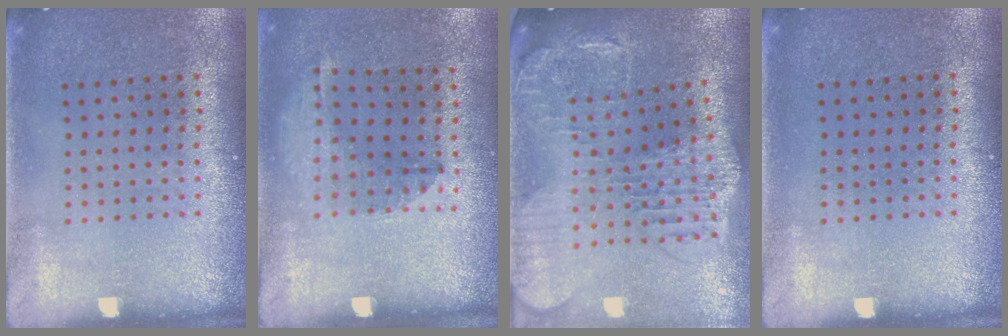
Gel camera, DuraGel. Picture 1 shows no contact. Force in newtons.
{"total": 1.3, "press": 0.9, "slide": 0.9}
{"total": 2.5, "press": 2.2, "slide": 1.2}
{"total": 0.0}